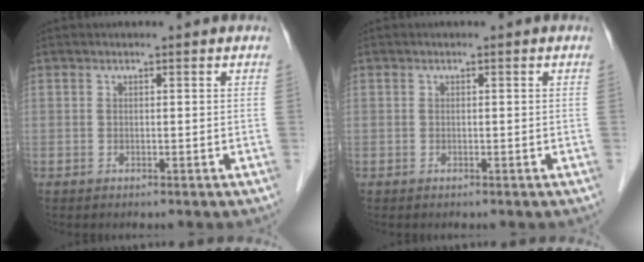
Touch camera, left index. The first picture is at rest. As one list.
[{"total": 0.0}]